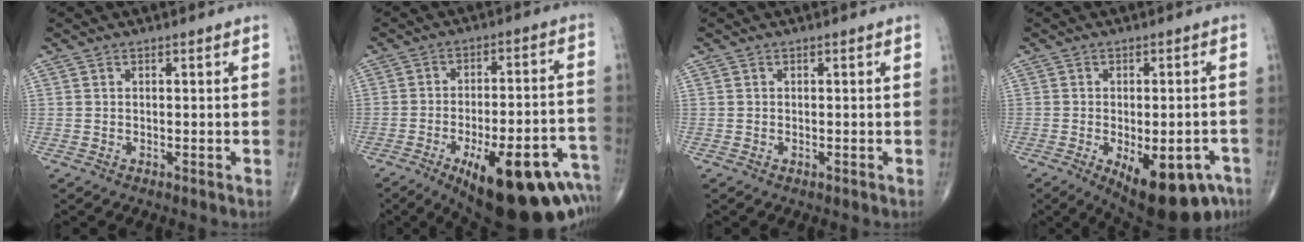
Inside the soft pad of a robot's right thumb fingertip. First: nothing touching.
{"total": 26.5, "force": [-13.5, 9.6, 20.7], "torque": [-0.200, 0.062, -0.179]}
{"total": 0.0}
{"total": 15.9, "force": [-7.7, 7.1, 11.9], "torque": [-0.124, 0.012, -0.091]}